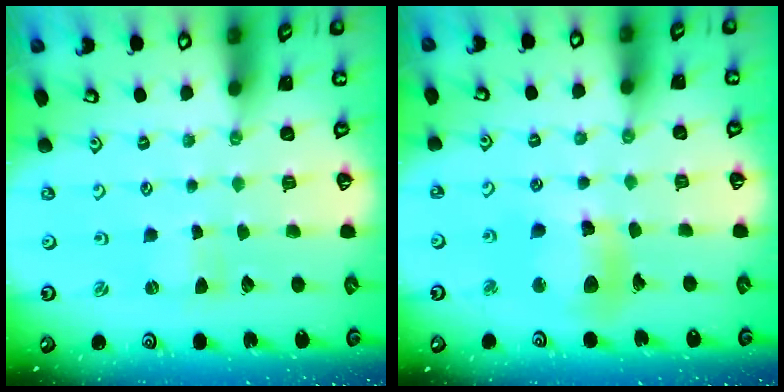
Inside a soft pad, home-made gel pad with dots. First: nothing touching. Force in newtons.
{"total": 12.3, "press": 12.0, "slide": 2.6}